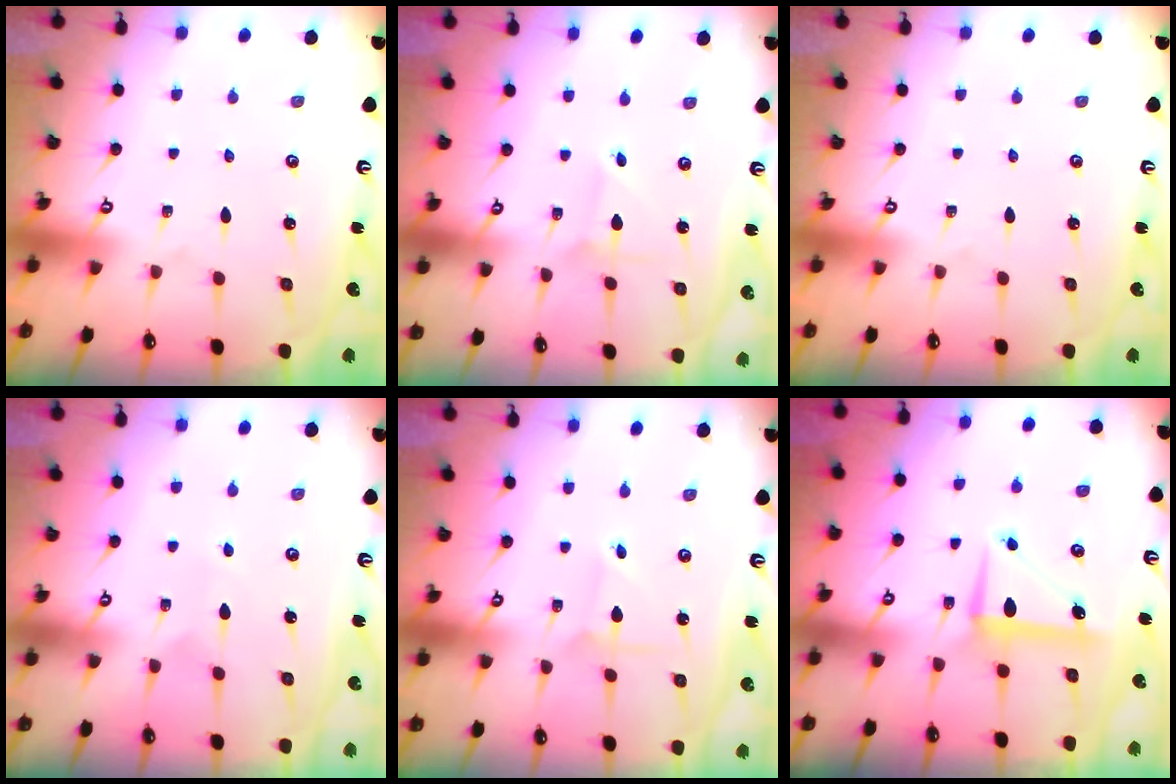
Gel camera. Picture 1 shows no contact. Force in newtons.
{"total": 1.9, "press": 1.9, "slide": 0.3}
{"total": 0.0}
{"total": 4.3, "press": 4.2, "slide": 0.7}
{"total": 2.9, "press": 2.9, "slide": 0.1}
{"total": 7.9, "press": 7.8, "slide": 0.9}